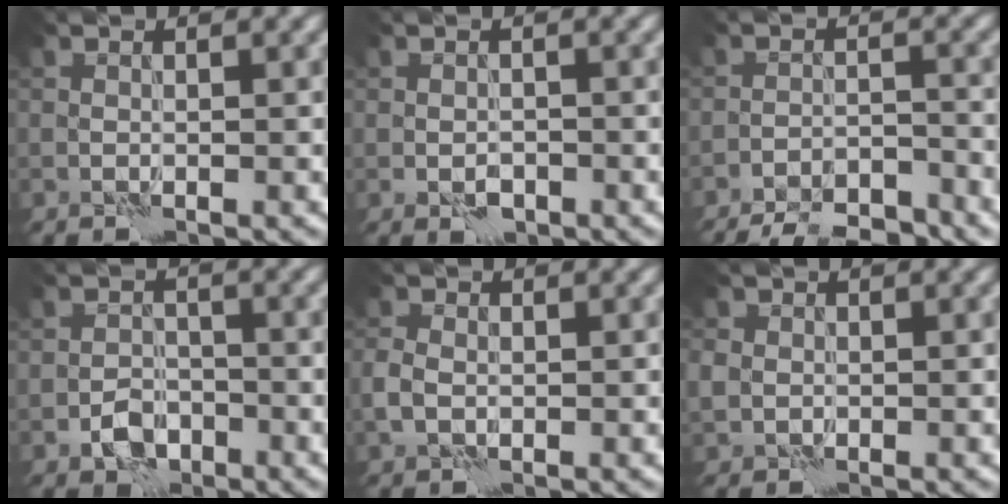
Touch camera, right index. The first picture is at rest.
{"total": 1.6, "force": [-0.8, 1.0, 1.0], "torque": [-0.019, -0.001, -0.015]}
{"total": 8.7, "force": [-8.0, 1.9, 2.8], "torque": [-0.040, -0.007, -0.122]}
{"total": 2.9, "force": [-1.7, 1.9, 1.4], "torque": [-0.020, 0.004, -0.035]}
{"total": 1.9, "force": [-0.5, 1.4, 1.2], "torque": [-0.028, 0.000, -0.014]}
{"total": 2.0, "force": [0.0, 1.9, 0.6], "torque": [-0.016, 0.000, -0.004]}